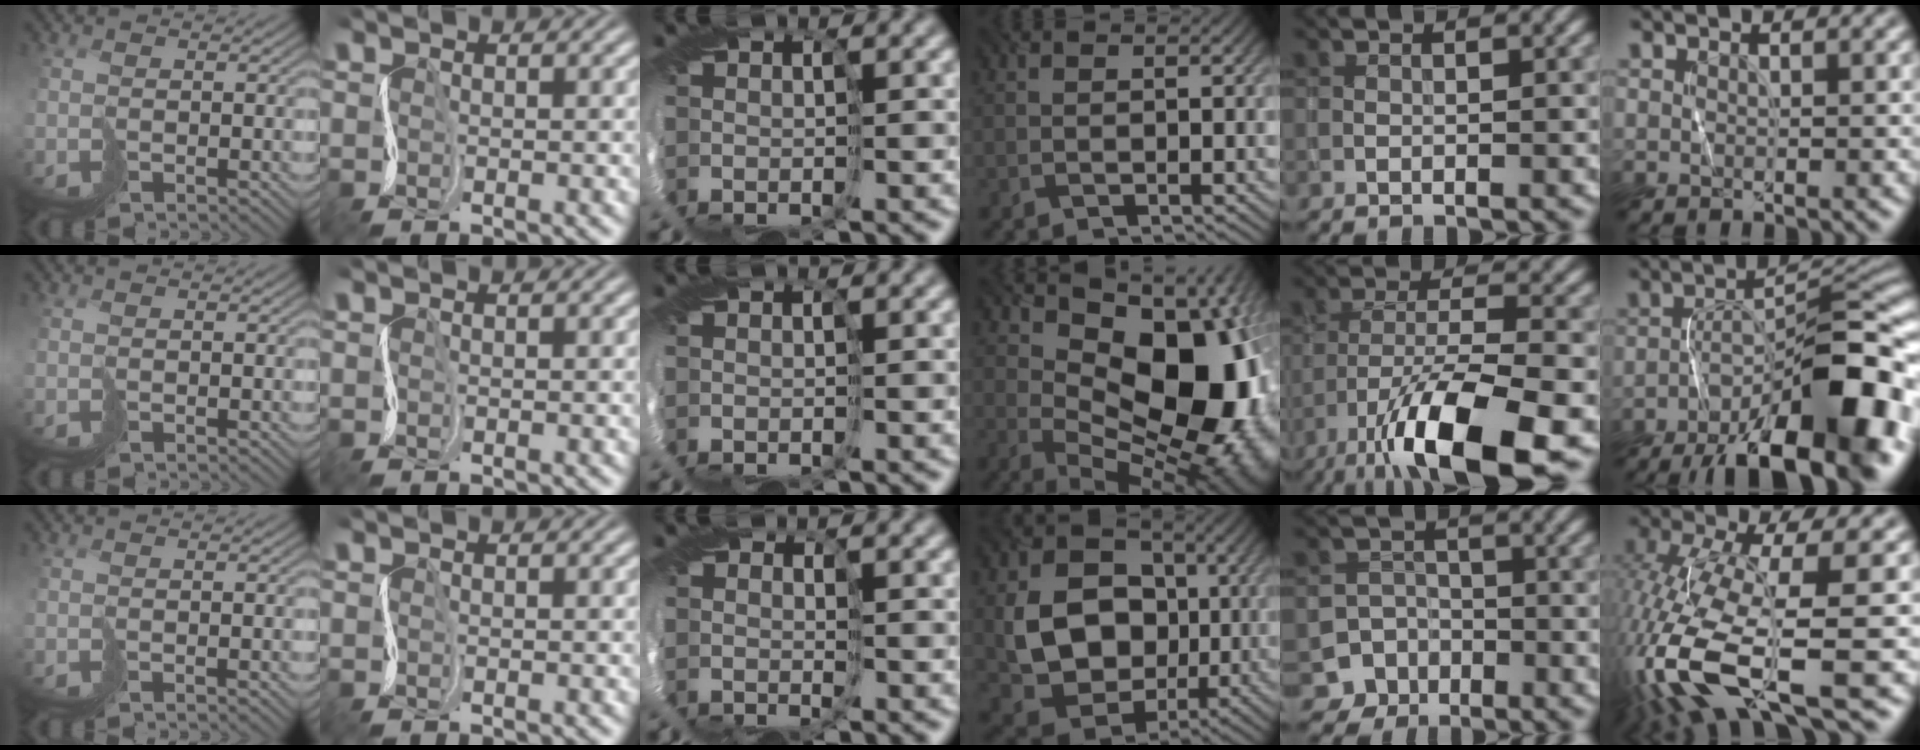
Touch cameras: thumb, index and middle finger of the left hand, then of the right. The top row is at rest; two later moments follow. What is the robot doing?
{"motion": "cut", "object": "wrapping paper"}